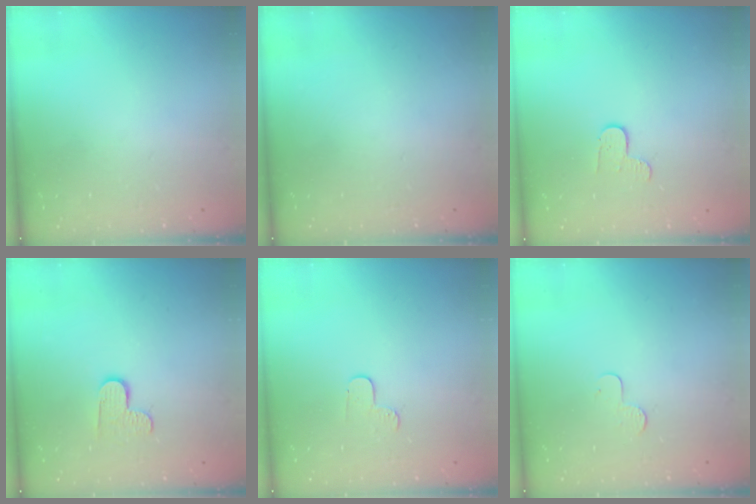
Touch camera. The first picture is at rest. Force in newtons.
{"total": 0.0}
{"total": 4.4, "press": 4.4, "slide": 0.4}
{"total": 5.5, "press": 5.5, "slide": 0.4}
{"total": 4.1, "press": 4.0, "slide": 0.4}
{"total": 3.9, "press": 3.9, "slide": 0.4}